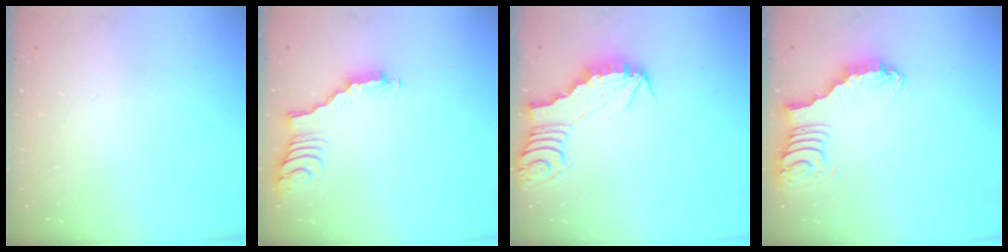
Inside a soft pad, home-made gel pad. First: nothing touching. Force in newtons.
{"total": 2.5, "press": 2.5, "slide": 0.4}
{"total": 2.7, "press": 2.7, "slide": 0.2}
{"total": 3.0, "press": 2.9, "slide": 0.3}